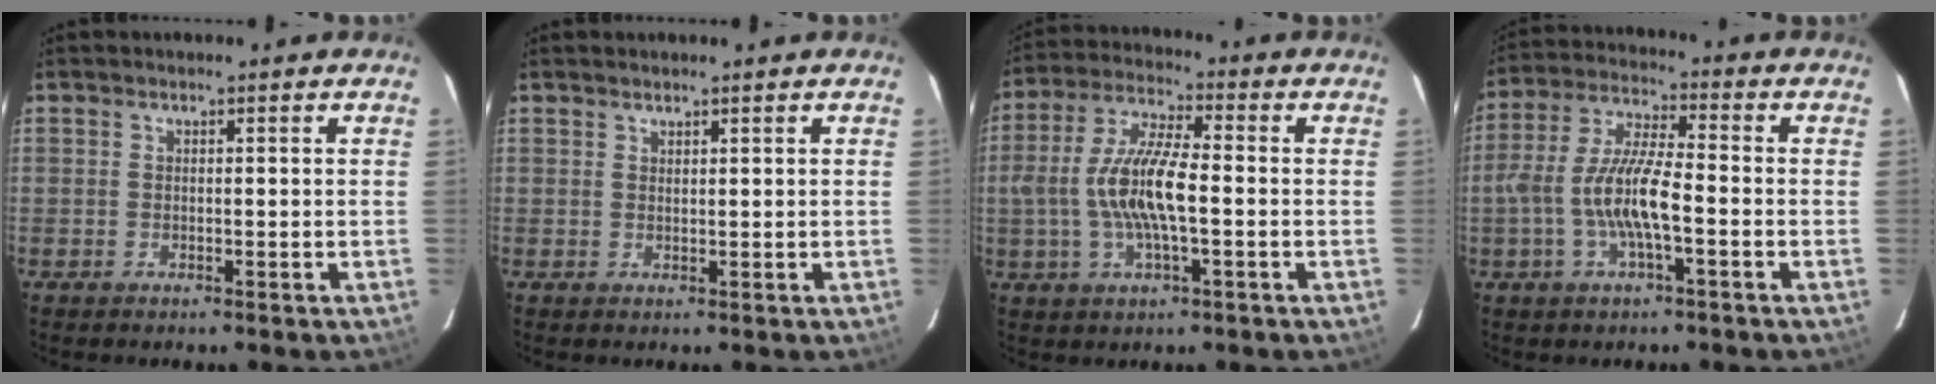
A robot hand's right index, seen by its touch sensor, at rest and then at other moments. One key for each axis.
{"total": 0.9, "fx": 0.9, "fy": 0.1, "fz": 0.1, "tx": -0.003, "ty": 0.001, "tz": 0.017}
{"total": 11.6, "fx": -1.4, "fy": 3.0, "fz": 11.1, "tx": -0.225, "ty": 0.006, "tz": -0.027}
{"total": 10.3, "fx": -2.8, "fy": 2.1, "fz": 9.6, "tx": -0.199, "ty": 0.004, "tz": -0.052}